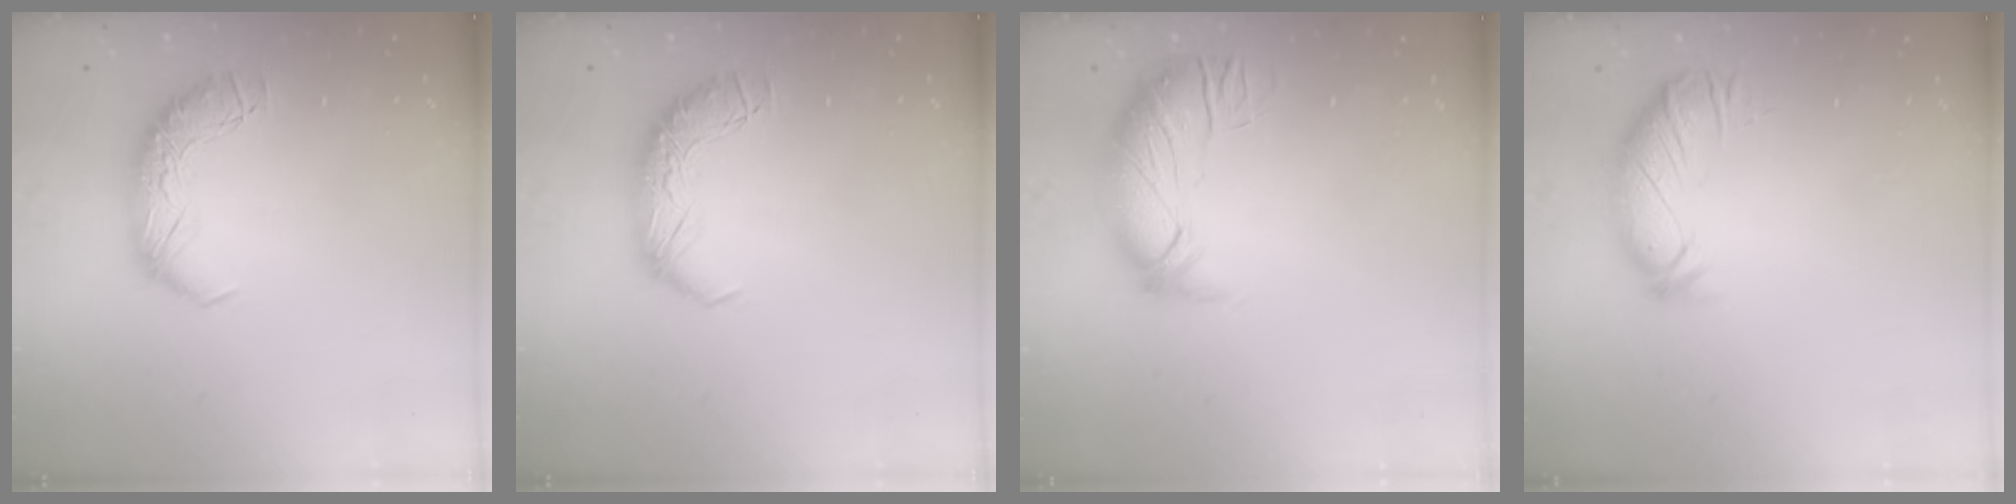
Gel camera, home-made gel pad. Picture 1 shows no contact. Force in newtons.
{"total": 0.0}
{"total": 2.9, "press": 1.4, "slide": 2.5}
{"total": 2.9, "press": 2.8, "slide": 0.8}